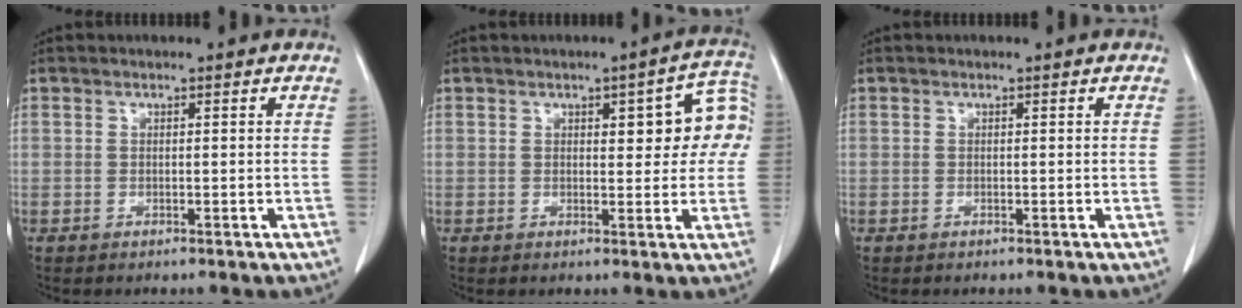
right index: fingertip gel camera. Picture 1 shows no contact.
{"total": 8.3, "force": [1.9, 3.0, 7.5], "torque": [-0.079, 0.027, 0.019]}
{"total": 0.0}